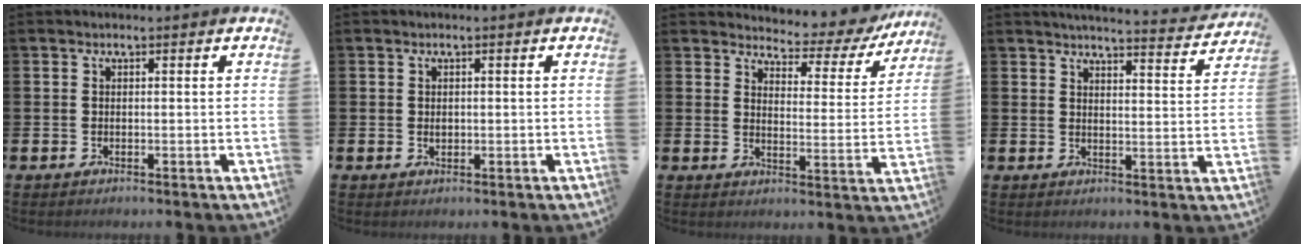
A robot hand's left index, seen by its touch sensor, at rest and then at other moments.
{"total": 0.8, "force": [0.3, 0.6, 0.4], "torque": [0.000, 0.001, 0.002]}
{"total": 4.5, "force": [4.1, 1.5, 1.0], "torque": [-0.028, -0.042, 0.061]}
{"total": 4.5, "force": [4.5, -0.1, 0.8], "torque": [-0.015, -0.038, 0.074]}